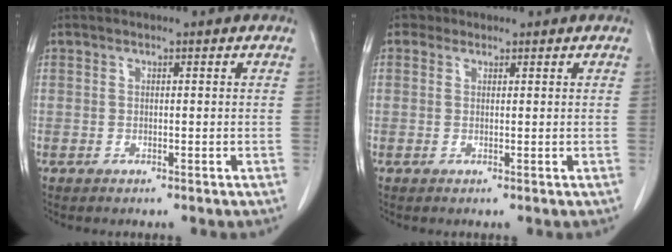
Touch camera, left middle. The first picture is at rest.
{"total": 1.3, "force": [0.8, 1.0, 0.1], "torque": [0.003, 0.002, 0.008]}